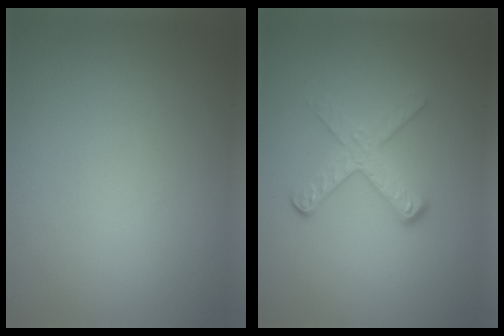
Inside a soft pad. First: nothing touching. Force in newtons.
{"total": 3.7, "press": 2.3, "slide": 3.0}